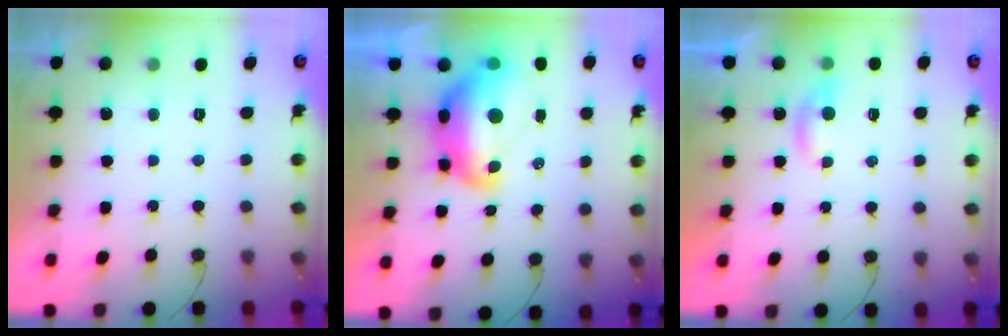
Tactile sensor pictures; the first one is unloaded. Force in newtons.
{"total": 15.1, "press": 15.0, "slide": 1.1}
{"total": 4.8, "press": 4.8, "slide": 0.6}